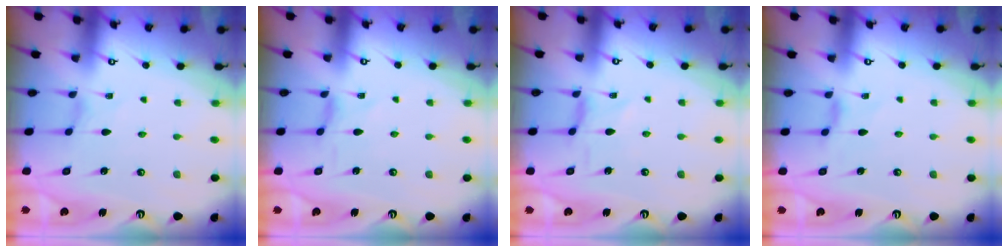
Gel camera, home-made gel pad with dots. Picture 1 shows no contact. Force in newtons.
{"total": 0.0}
{"total": 0.0}
{"total": 1.6, "press": 1.5, "slide": 0.4}